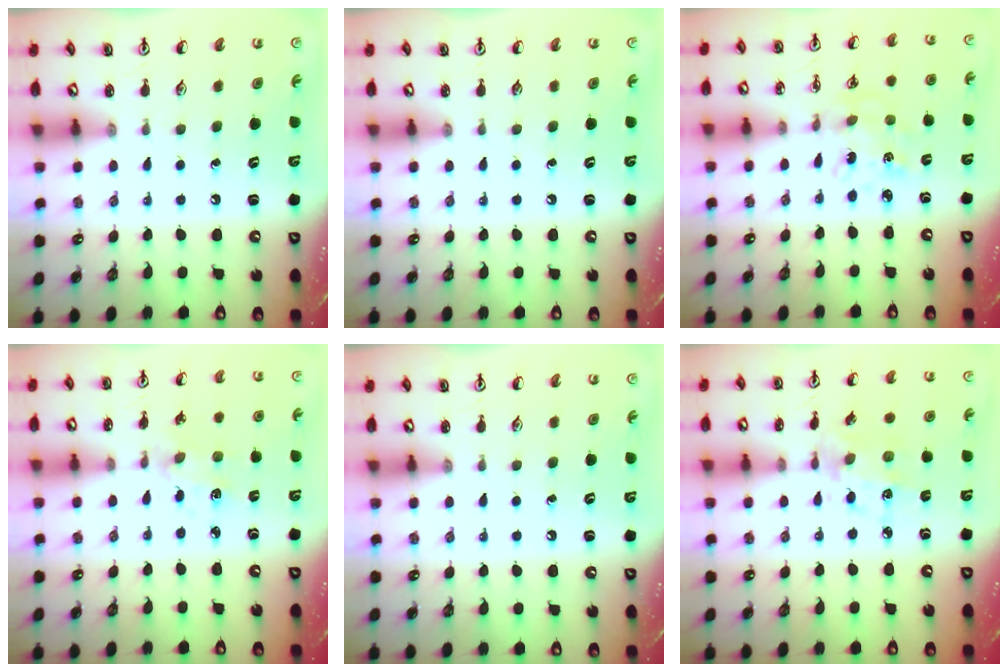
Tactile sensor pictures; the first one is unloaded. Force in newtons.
{"total": 0.0}
{"total": 2.8, "press": 2.8, "slide": 0.2}
{"total": 2.3, "press": 2.3, "slide": 0.5}
{"total": 0.0}
{"total": 6.5, "press": 6.5, "slide": 0.5}